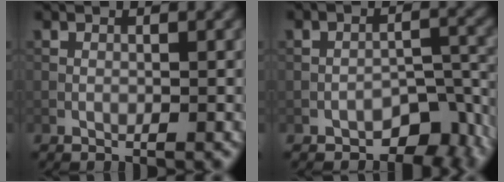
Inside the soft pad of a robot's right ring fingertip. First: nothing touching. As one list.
[{"total": 6.2, "force": [-4.0, 3.4, 3.2], "torque": [-0.021, -0.006, -0.059]}]